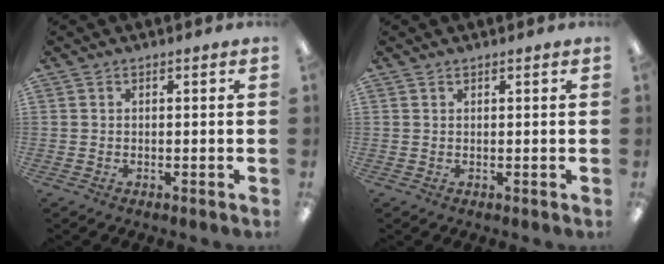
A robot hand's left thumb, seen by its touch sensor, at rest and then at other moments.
{"total": 0.5, "force": [0.5, 0.1, 0.1], "torque": [-0.003, 0.001, 0.009]}